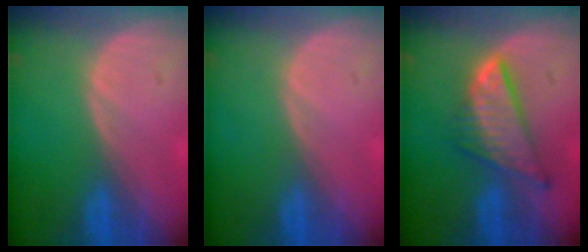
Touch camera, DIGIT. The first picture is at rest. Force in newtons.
{"total": 0.0}
{"total": 8.4, "press": 7.2, "slide": 4.3}